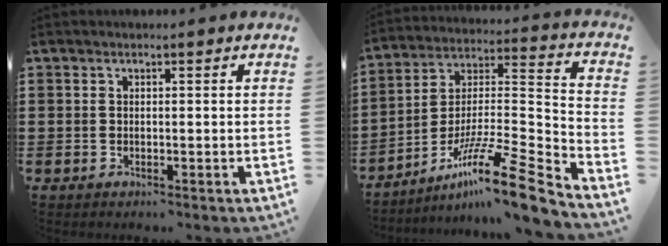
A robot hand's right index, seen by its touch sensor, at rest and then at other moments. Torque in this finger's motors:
{"motor_torque": [1.22, -0.59, 0.26, 0.07]}